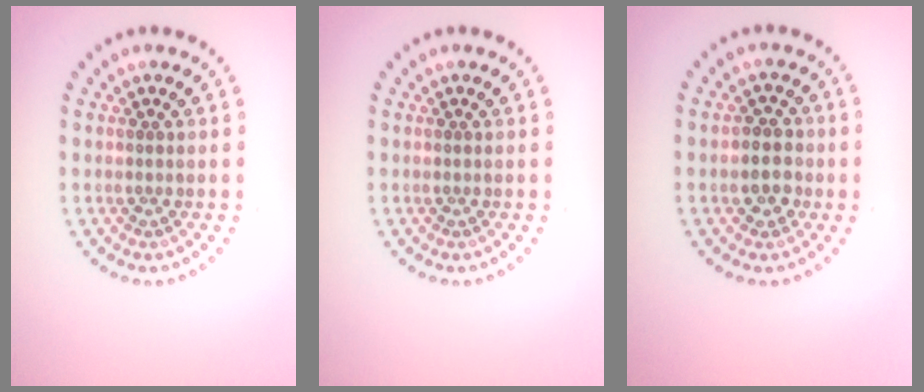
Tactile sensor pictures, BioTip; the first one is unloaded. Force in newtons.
{"total": 0.0}
{"total": 2.6, "press": 2.6, "slide": 0.7}